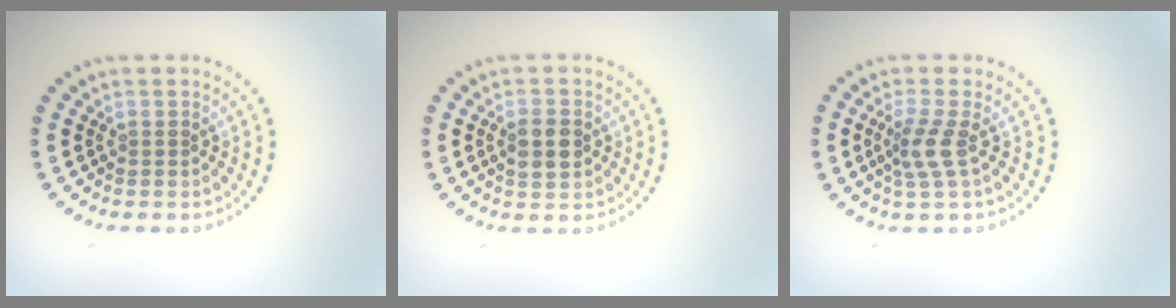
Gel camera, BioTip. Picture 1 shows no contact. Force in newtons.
{"total": 2.9, "press": 2.9, "slide": 0.1}
{"total": 2.5, "press": 1.9, "slide": 1.7}